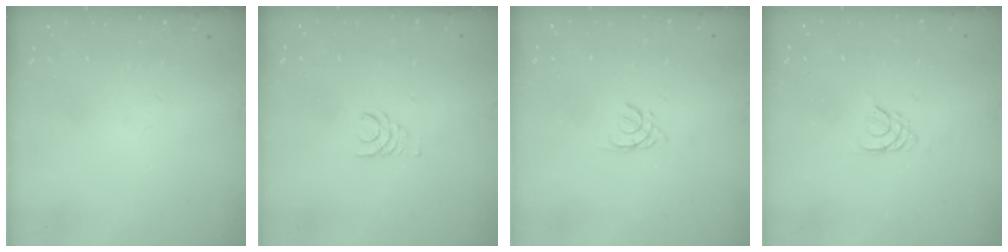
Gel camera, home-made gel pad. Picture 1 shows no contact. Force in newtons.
{"total": 1.7, "press": 1.7, "slide": 0.2}
{"total": 1.7, "press": 1.7, "slide": 0.3}
{"total": 2.6, "press": 2.5, "slide": 0.5}